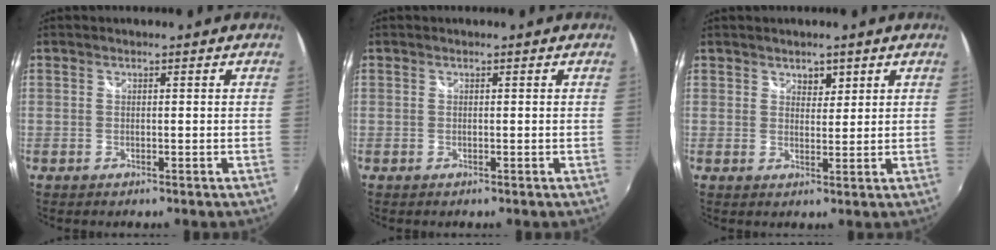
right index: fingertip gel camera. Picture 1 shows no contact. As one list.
[{"total": 0.0}, {"total": 2.3, "force": [1.5, 1.5, 0.8], "torque": [-0.007, 0.002, 0.026]}]